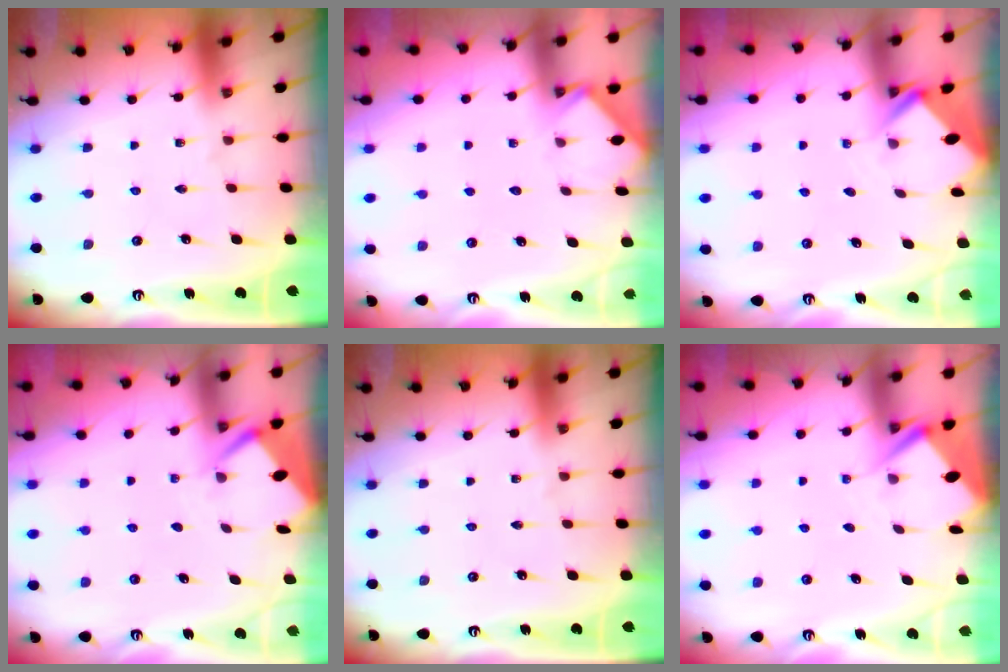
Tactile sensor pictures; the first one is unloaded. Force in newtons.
{"total": 2.5, "press": 2.5, "slide": 0.4}
{"total": 2.2, "press": 2.2, "slide": 0.1}
{"total": 2.8, "press": 2.7, "slide": 0.3}
{"total": 0.0}
{"total": 2.9, "press": 2.8, "slide": 0.4}